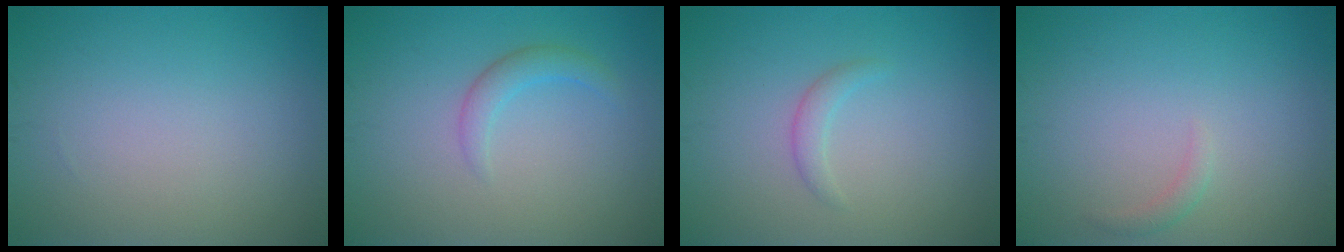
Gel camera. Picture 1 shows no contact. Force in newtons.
{"total": 1.8, "press": 1.8, "slide": 0.0}
{"total": 1.2, "press": 1.2, "slide": 0.1}
{"total": 0.8, "press": 0.8, "slide": 0.1}